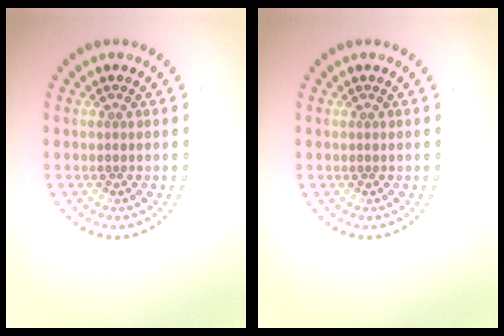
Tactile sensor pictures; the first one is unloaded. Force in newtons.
{"total": 0.0}